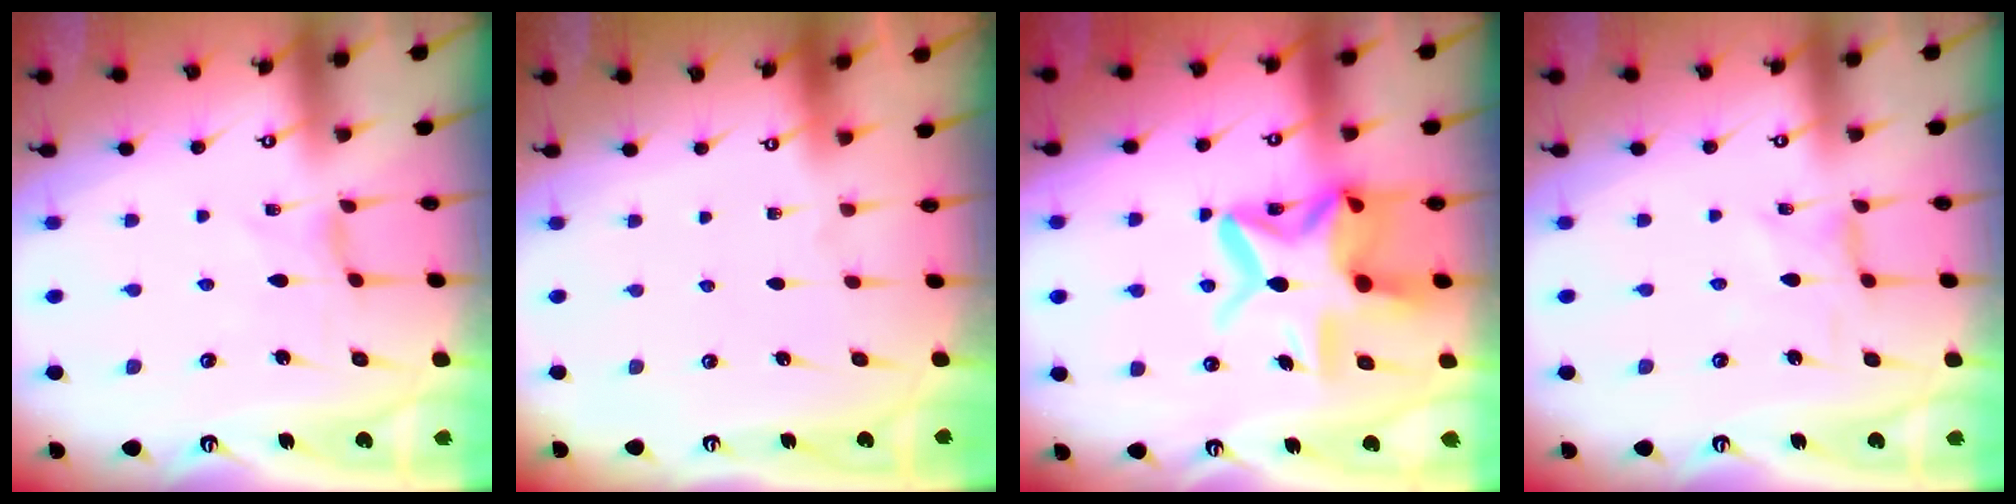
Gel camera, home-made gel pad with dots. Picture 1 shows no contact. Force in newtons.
{"total": 0.0}
{"total": 17.4, "press": 17.2, "slide": 2.4}
{"total": 1.1, "press": 1.0, "slide": 0.3}